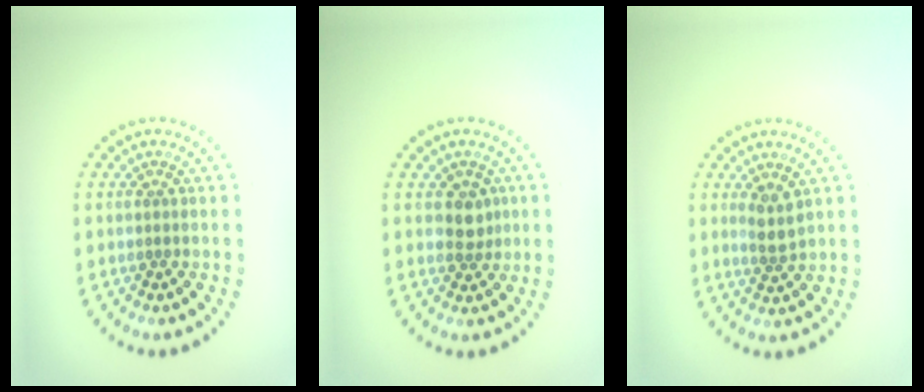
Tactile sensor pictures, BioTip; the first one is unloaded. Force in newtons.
{"total": 2.0, "press": 1.8, "slide": 0.9}
{"total": 1.9, "press": 1.5, "slide": 1.2}